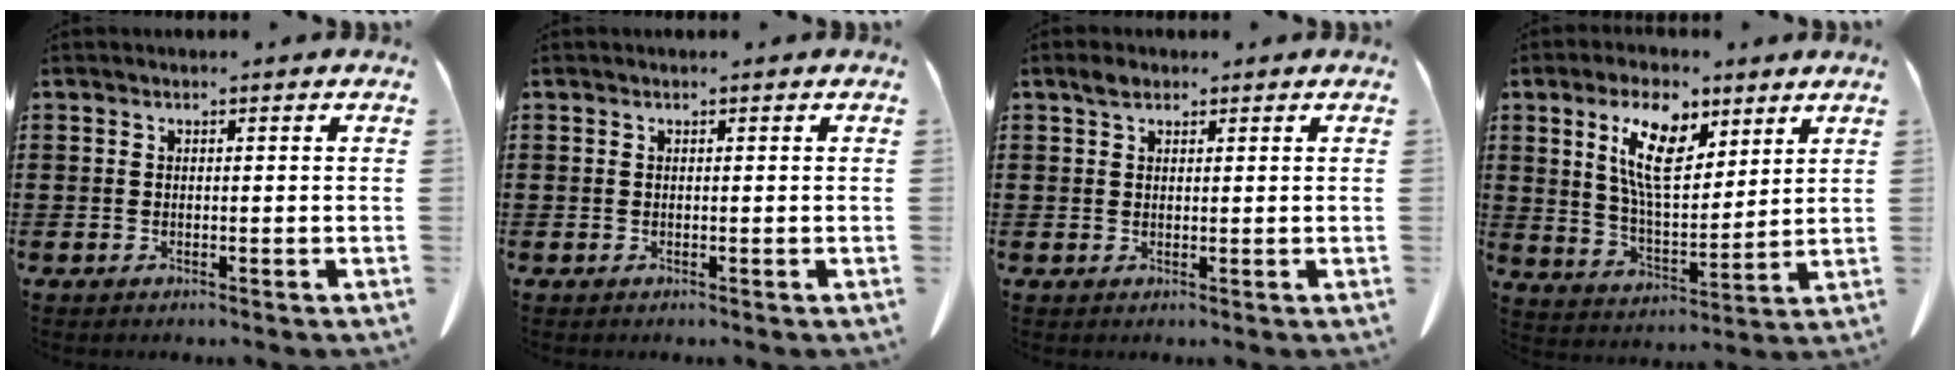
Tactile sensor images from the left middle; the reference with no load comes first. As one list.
[{"total": 0.0}, {"total": 2.0, "force": [1.3, 1.2, 1.0], "torque": [-0.024, 0.005, 0.024]}, {"total": 10.9, "force": [6.2, 4.5, 7.7], "torque": [-0.151, -0.010, 0.113]}]